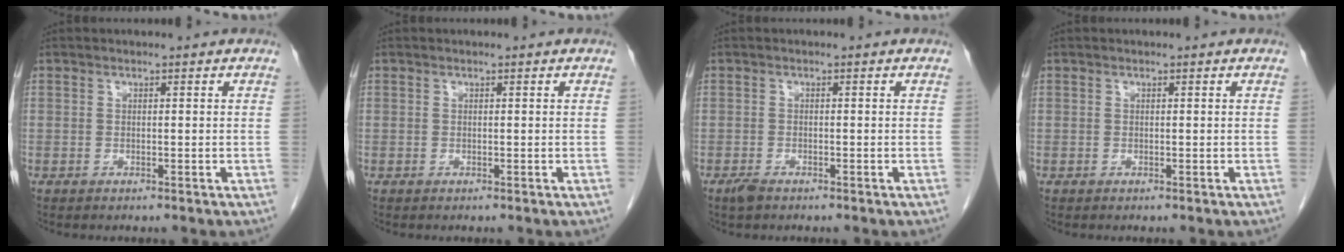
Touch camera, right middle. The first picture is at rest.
{"total": 0.0}
{"total": 1.6, "force": [-1.2, 0.6, 0.9], "torque": [-0.023, -0.002, -0.020]}
{"total": 0.0}